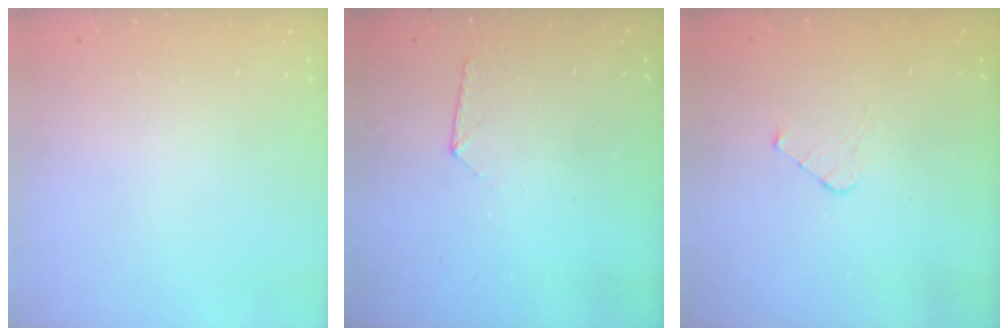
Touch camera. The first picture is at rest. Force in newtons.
{"total": 6.0, "press": 6.0, "slide": 0.5}
{"total": 4.0, "press": 4.0, "slide": 0.3}